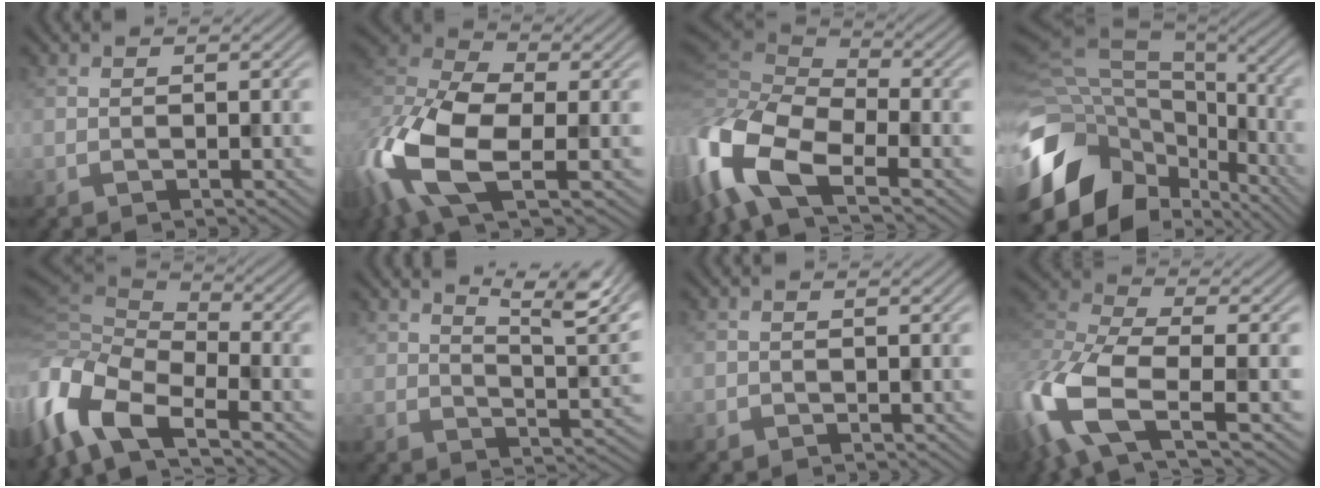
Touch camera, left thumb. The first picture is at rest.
{"total": 14.7, "force": [-4.5, 7.6, 11.7], "torque": [-0.283, -0.010, -0.098]}
{"total": 15.1, "force": [-6.0, 7.4, 11.7], "torque": [-0.303, -0.026, -0.112]}
{"total": 16.3, "force": [-6.7, 10.7, 10.4], "torque": [-0.256, -0.027, -0.107]}
{"total": 12.1, "force": [-6.8, 4.9, 8.7], "torque": [-0.217, -0.008, -0.142]}
{"total": 8.3, "force": [5.9, 2.5, 5.3], "torque": [-0.097, 0.000, 0.102]}
{"total": 0.5, "force": [0.0, 0.5, 0.0], "torque": [0.002, -0.003, -0.003]}
{"total": 12.2, "force": [-4.8, 5.2, 9.9], "torque": [-0.242, -0.013, -0.110]}